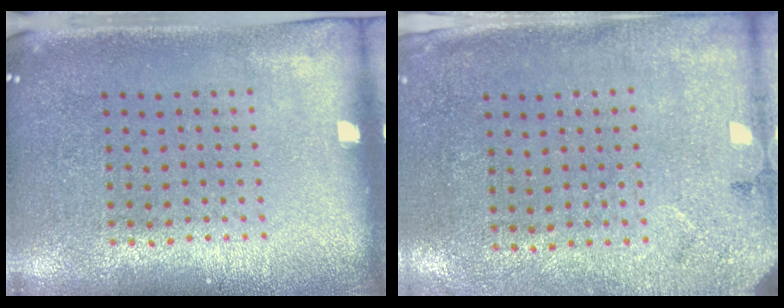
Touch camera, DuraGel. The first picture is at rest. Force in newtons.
{"total": 2.7, "press": 2.2, "slide": 1.6}